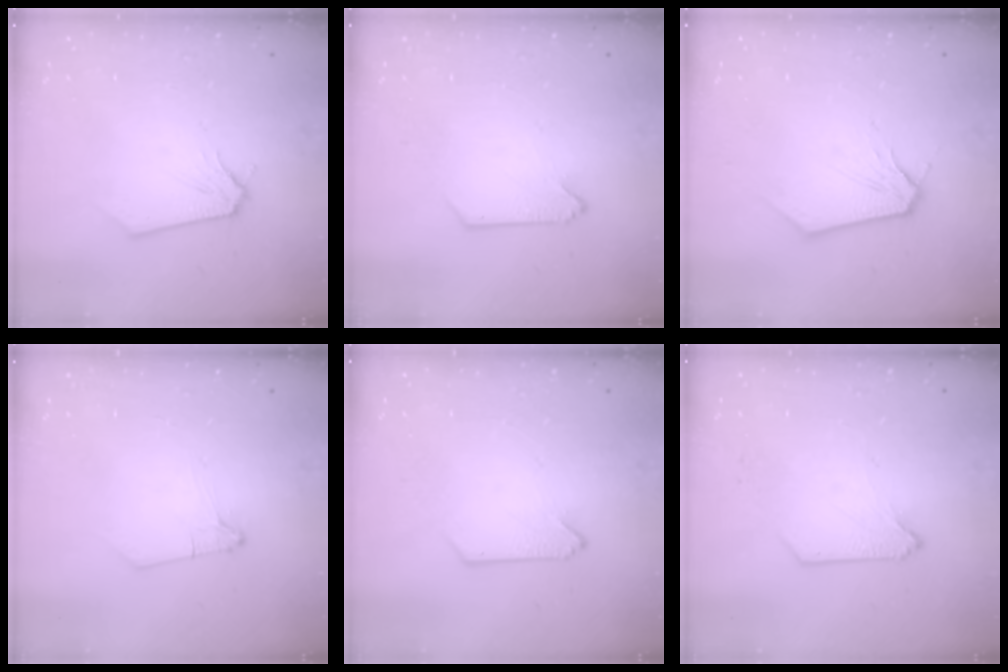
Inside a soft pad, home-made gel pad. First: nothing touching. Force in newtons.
{"total": 0.0}
{"total": 1.2, "press": 1.2, "slide": 0.3}
{"total": 1.0, "press": 1.0, "slide": 0.1}
{"total": 0.0}
{"total": 0.0}